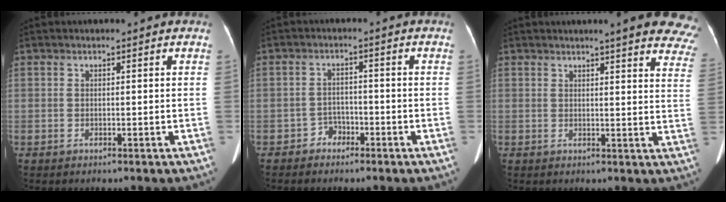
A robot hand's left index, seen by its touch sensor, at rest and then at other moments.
{"total": 3.4, "force": [-3.1, 1.4, -0.4], "torque": [0.008, 0.005, -0.056]}
{"total": 18.4, "force": [16.2, 2.0, 8.5], "torque": [-0.089, -0.040, 0.168]}